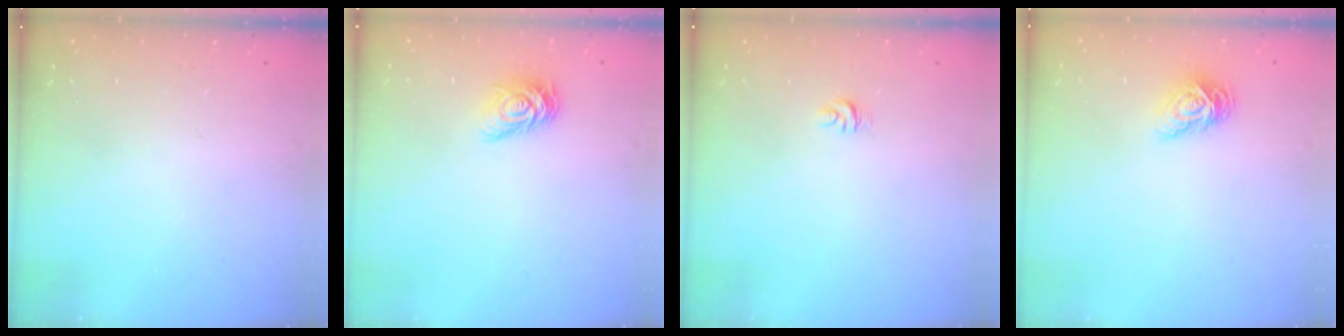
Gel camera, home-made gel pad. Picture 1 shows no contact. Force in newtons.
{"total": 7.1, "press": 7.1, "slide": 0.2}
{"total": 3.6, "press": 3.5, "slide": 0.4}
{"total": 7.6, "press": 7.6, "slide": 0.7}